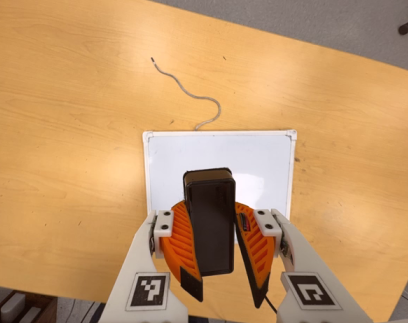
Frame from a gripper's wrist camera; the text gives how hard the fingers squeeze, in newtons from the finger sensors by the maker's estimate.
{"total": 11.5, "left": 11.0, "right": 12.0}